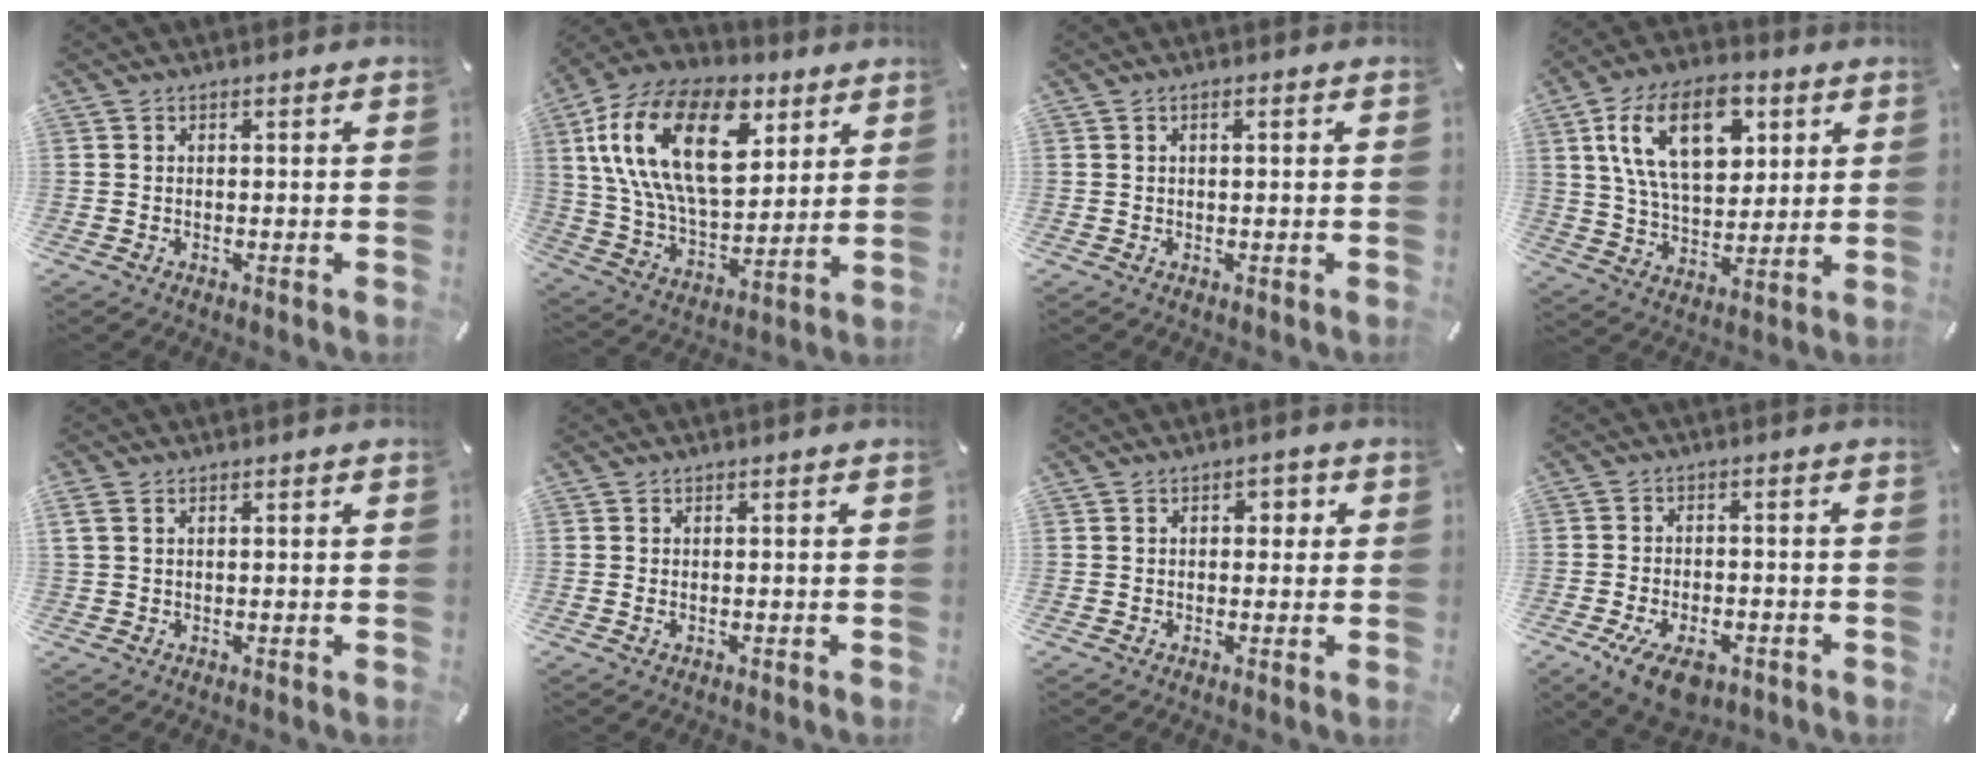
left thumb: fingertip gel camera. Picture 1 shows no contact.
{"total": 24.3, "force": [9.9, 14.3, 17.0], "torque": [-0.340, -0.032, 0.166]}
{"total": 0.8, "force": [0.2, 0.0, 0.8], "torque": [-0.015, 0.001, 0.004]}
{"total": 18.4, "force": [7.1, 10.9, 13.0], "torque": [-0.243, -0.001, 0.121]}
{"total": 1.5, "force": [0.7, 0.9, 0.9], "torque": [-0.021, 0.002, 0.012]}
{"total": 0.7, "force": [0.0, 0.3, 0.6], "torque": [-0.005, -0.002, -0.002]}
{"total": 2.4, "force": [0.3, 1.8, 1.5], "torque": [-0.007, 0.000, -0.004]}
{"total": 7.9, "force": [-4.1, 4.4, 5.2], "torque": [-0.102, 0.015, -0.070]}